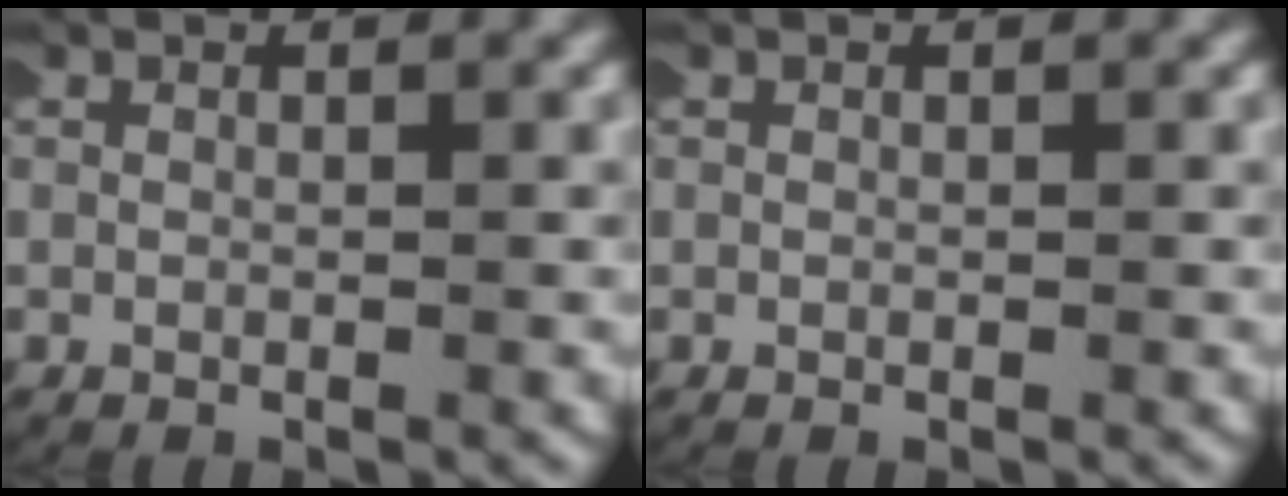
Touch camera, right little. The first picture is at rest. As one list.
[{"total": 0.0}]